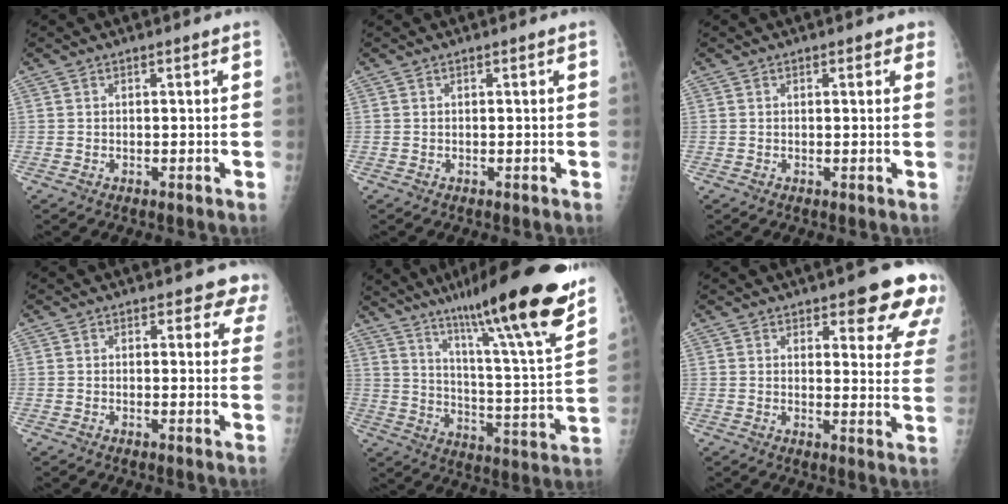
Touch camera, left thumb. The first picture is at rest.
{"total": 0.0}
{"total": 1.6, "force": [1.1, 0.8, 0.9], "torque": [0.005, -0.003, 0.007]}
{"total": 4.7, "force": [4.0, 2.3, 0.8], "torque": [0.030, -0.020, 0.024]}
{"total": 25.6, "force": [17.6, 2.2, 18.5], "torque": [-0.269, -0.067, 0.272]}
{"total": 13.9, "force": [9.4, 4.4, 9.2], "torque": [-0.062, -0.051, 0.102]}